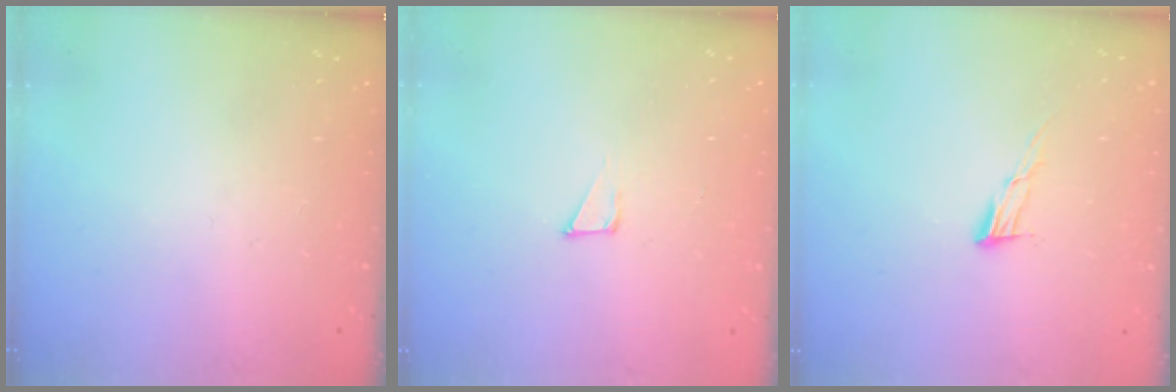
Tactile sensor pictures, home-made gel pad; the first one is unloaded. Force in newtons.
{"total": 4.2, "press": 4.2, "slide": 0.4}
{"total": 6.9, "press": 6.8, "slide": 1.2}